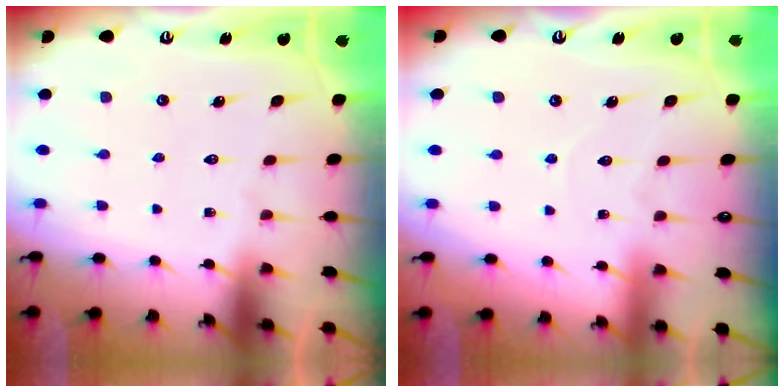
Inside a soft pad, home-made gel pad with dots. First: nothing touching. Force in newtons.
{"total": 4.2, "press": 4.2, "slide": 0.4}